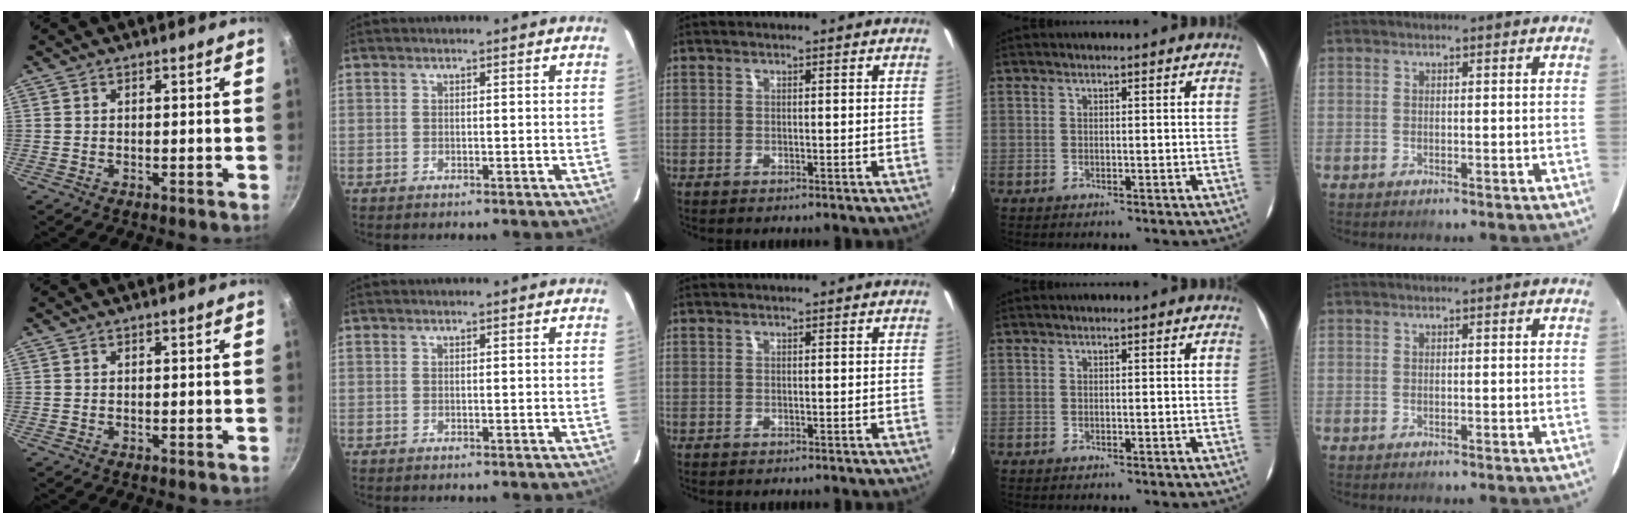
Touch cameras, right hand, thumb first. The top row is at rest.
{}